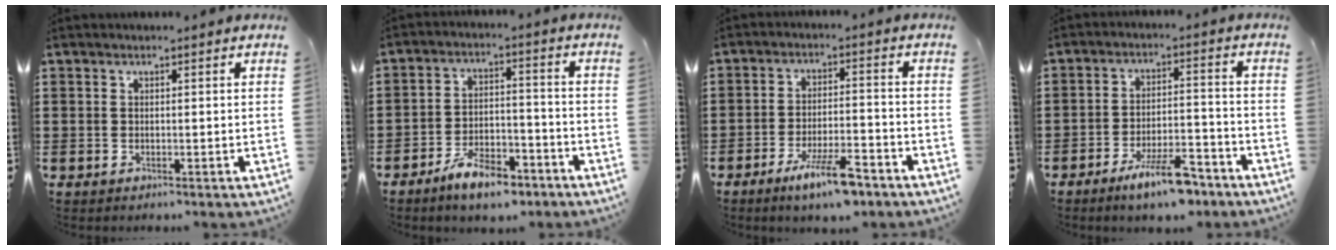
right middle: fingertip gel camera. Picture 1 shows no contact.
{"total": 7.8, "force": [-6.1, 2.5, 4.2], "torque": [-0.081, 0.007, -0.113]}
{"total": 7.7, "force": [-5.3, 1.5, 5.4], "torque": [-0.102, 0.000, -0.095]}
{"total": 8.3, "force": [-6.1, 1.7, 5.4], "torque": [-0.093, 0.006, -0.108]}